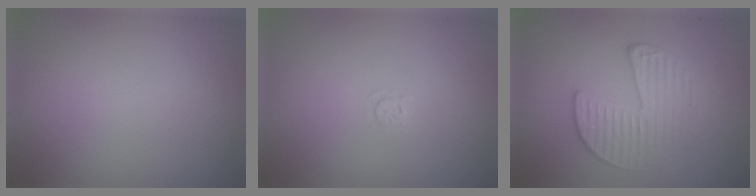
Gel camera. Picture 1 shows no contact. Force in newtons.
{"total": 0.7, "press": 0.3, "slide": 0.6}
{"total": 3.4, "press": 3.3, "slide": 0.7}